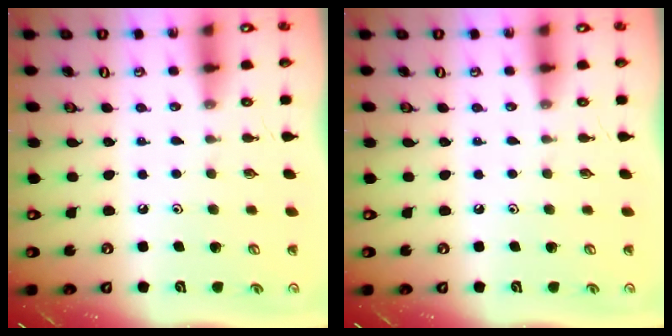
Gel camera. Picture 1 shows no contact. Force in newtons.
{"total": 0.0}